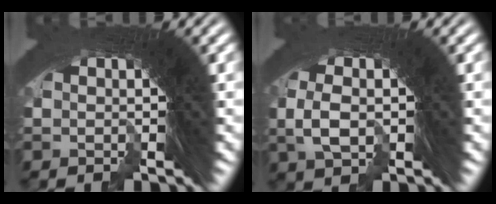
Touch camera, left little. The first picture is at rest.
{"total": 4.1, "force": [-1.0, 3.7, 1.5], "torque": [-0.033, 0.002, -0.022]}